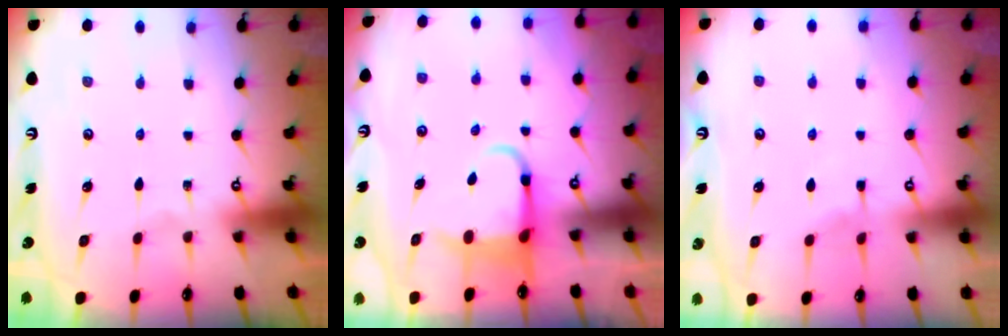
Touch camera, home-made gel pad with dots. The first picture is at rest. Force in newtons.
{"total": 4.6, "press": 4.6, "slide": 0.6}
{"total": 3.0, "press": 2.9, "slide": 0.5}